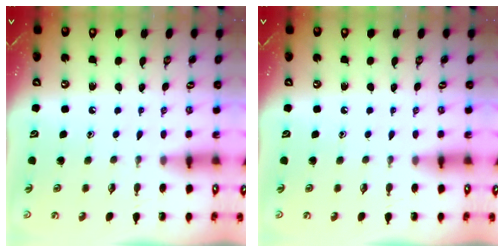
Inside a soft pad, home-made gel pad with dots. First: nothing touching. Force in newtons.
{"total": 0.0}